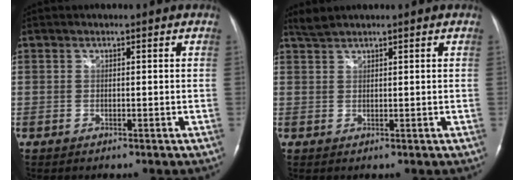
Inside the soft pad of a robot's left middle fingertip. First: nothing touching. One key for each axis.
{"total": 1.7, "fx": 1.7, "fy": -0.1, "fz": 0.3, "tx": -0.012, "ty": 0.012, "tz": 0.040}